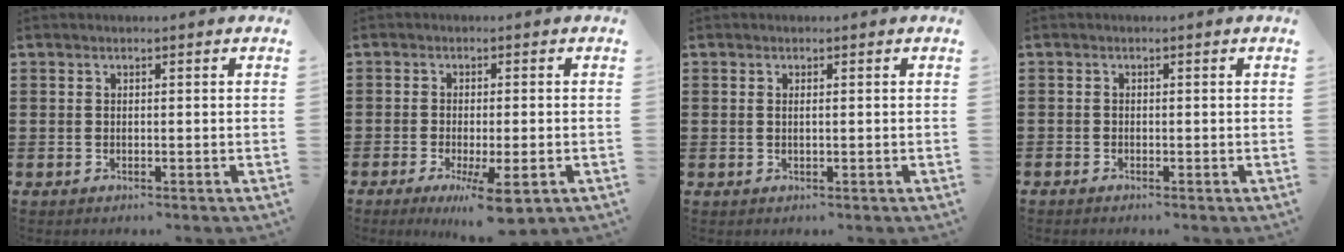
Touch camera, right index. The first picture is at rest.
{"total": 5.4, "force": [-2.7, 0.7, 4.6], "torque": [-0.086, -0.011, -0.046]}
{"total": 0.6, "force": [0.0, 0.0, 0.6], "torque": [-0.012, -0.003, 0.001]}
{"total": 0.6, "force": [-0.6, 0.2, 0.0], "torque": [0.000, 0.001, -0.012]}